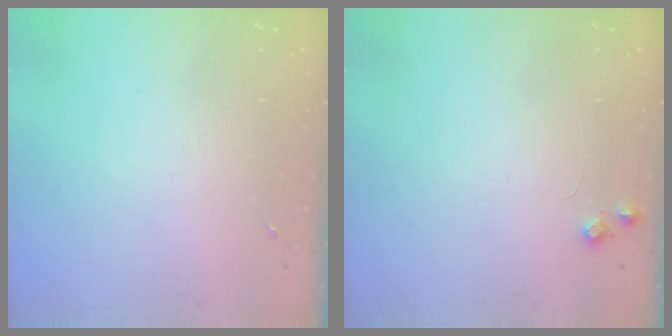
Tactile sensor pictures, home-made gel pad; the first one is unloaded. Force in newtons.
{"total": 5.7, "press": 5.6, "slide": 0.9}